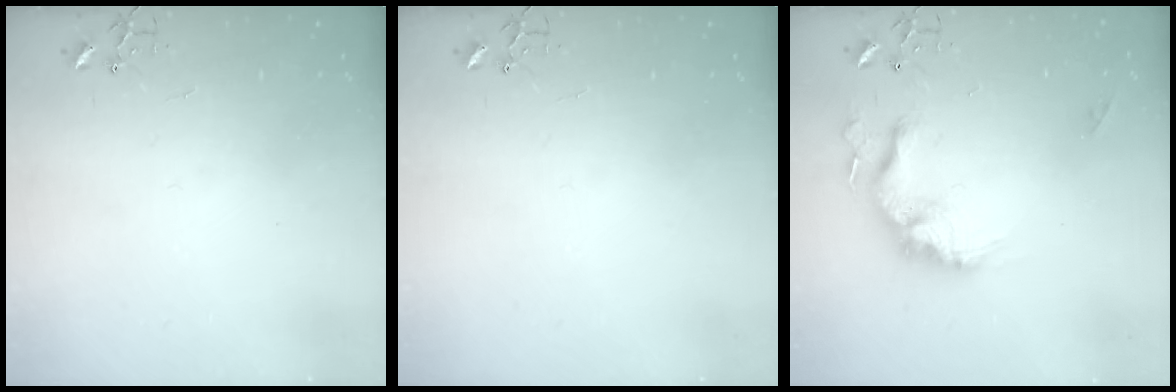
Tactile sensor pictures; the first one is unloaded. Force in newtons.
{"total": 0.0}
{"total": 18.3, "press": 18.2, "slide": 2.0}